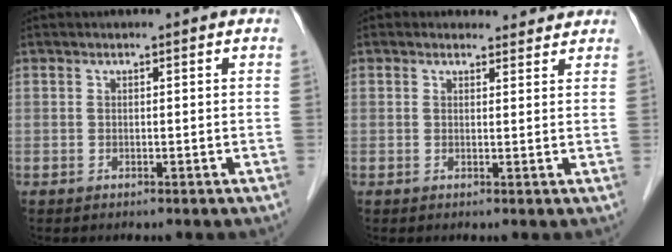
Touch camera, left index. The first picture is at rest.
{"total": 2.7, "force": [2.4, 1.3, -0.1], "torque": [0.004, 0.003, 0.021]}